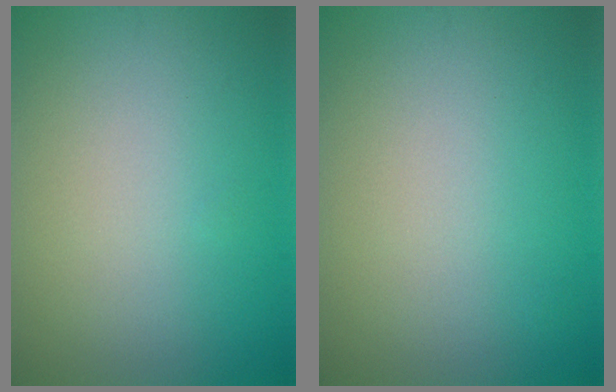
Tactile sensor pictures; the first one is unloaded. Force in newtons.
{"total": 0.0}